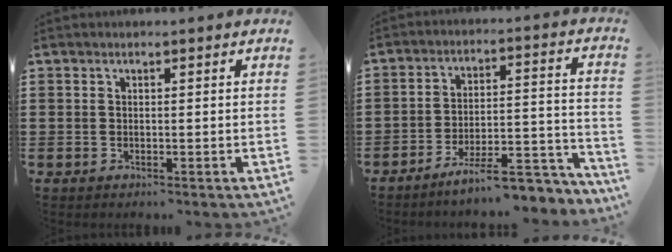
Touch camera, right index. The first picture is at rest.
{"total": 9.4, "force": [-7.7, 1.5, 5.2], "torque": [-0.076, 0.014, -0.141]}